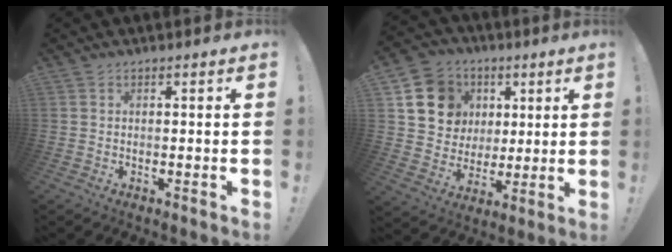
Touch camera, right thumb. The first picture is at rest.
{"total": 12.8, "force": [4.6, 11.5, 3.4], "torque": [-0.051, -0.014, 0.104]}